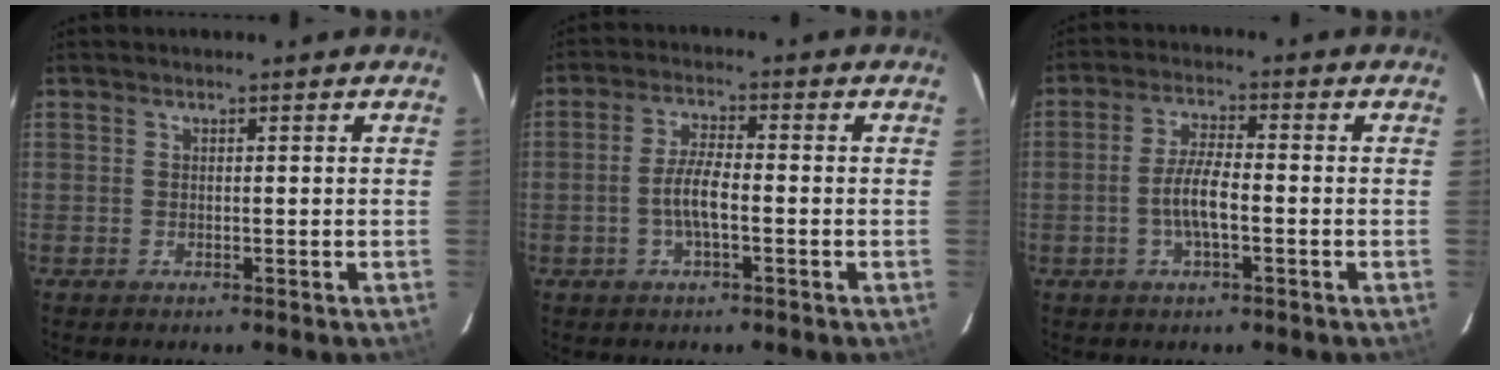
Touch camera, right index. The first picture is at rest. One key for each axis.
{"total": 5.1, "fx": -1.5, "fy": 1.3, "fz": 4.7, "tx": -0.095, "ty": 0.003, "tz": -0.028}
{"total": 5.7, "fx": -1.7, "fy": 1.5, "fz": 5.3, "tx": -0.106, "ty": 0.002, "tz": -0.031}